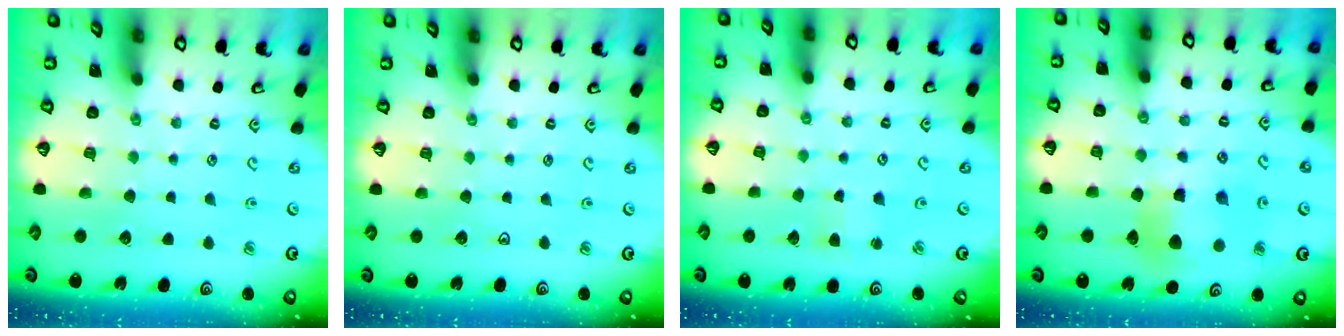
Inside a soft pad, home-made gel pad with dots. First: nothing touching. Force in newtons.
{"total": 0.0}
{"total": 3.0, "press": 3.0, "slide": 0.3}
{"total": 9.6, "press": 9.6, "slide": 0.8}